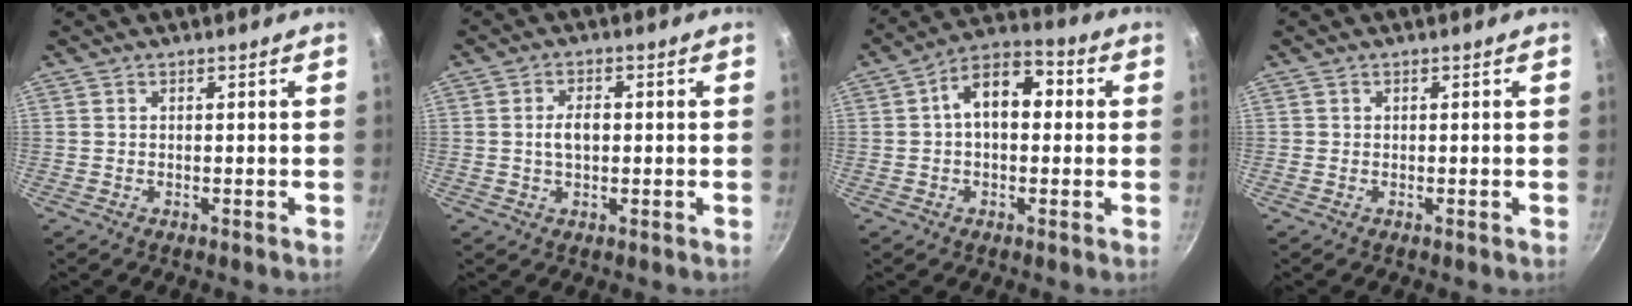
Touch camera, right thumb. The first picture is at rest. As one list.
[{"total": 4.0, "force": [0.1, 2.3, 3.2], "torque": [-0.058, 0.007, 0.001]}, {"total": 10.7, "force": [1.2, 6.5, 8.4], "torque": [-0.116, 0.034, 0.008]}, {"total": 0.0}]